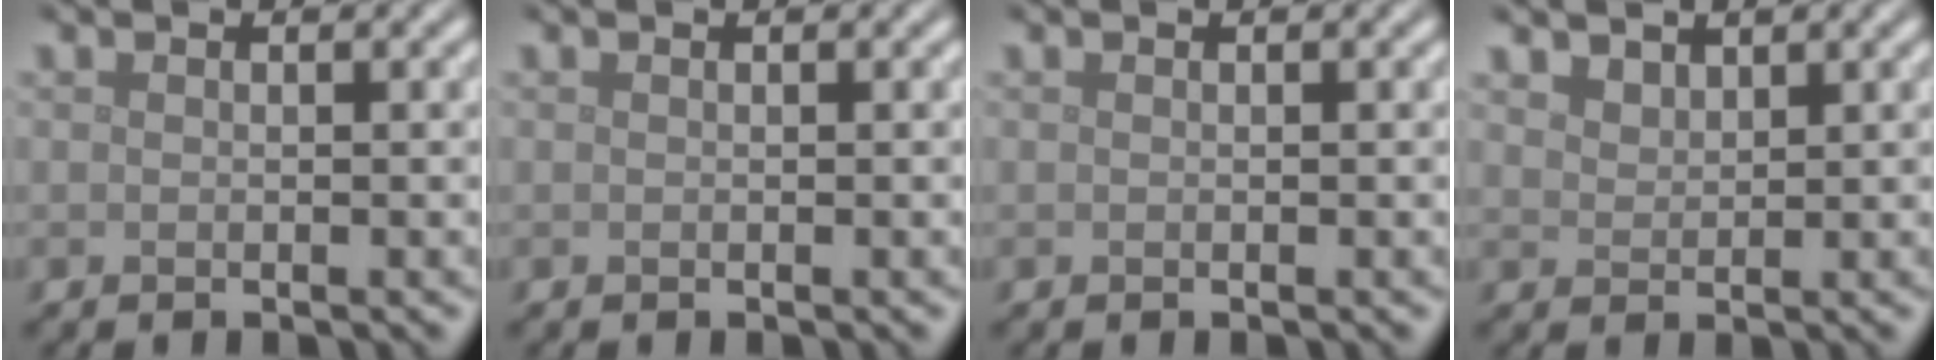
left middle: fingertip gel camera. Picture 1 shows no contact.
{"total": 0.0}
{"total": 0.0}
{"total": 1.7, "force": [1.5, 0.7, 0.4], "torque": [-0.010, -0.005, 0.041]}